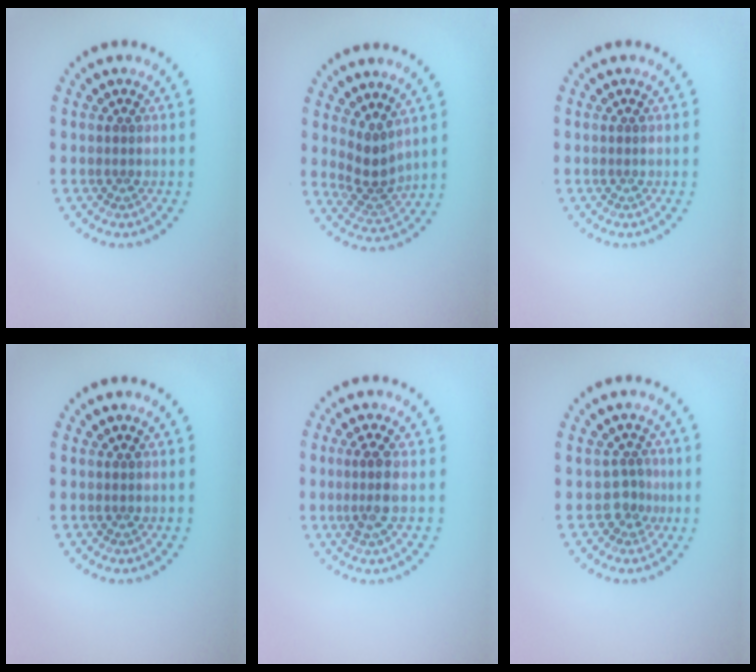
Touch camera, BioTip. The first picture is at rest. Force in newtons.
{"total": 2.8, "press": 2.3, "slide": 1.6}
{"total": 0.0}
{"total": 0.0}
{"total": 2.2, "press": 1.8, "slide": 1.2}
{"total": 1.9, "press": 1.3, "slide": 1.4}